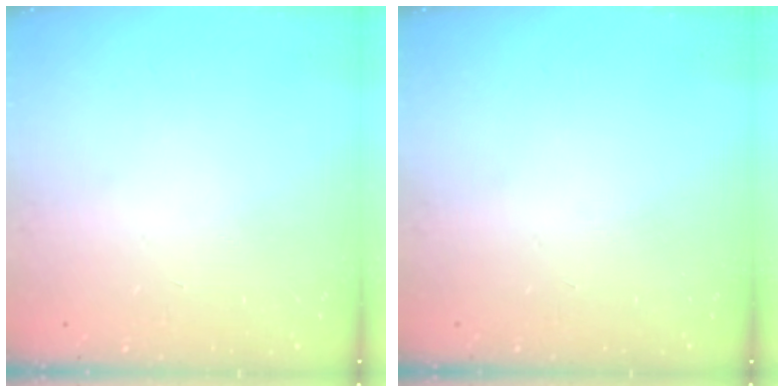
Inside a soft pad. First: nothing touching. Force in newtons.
{"total": 0.0}